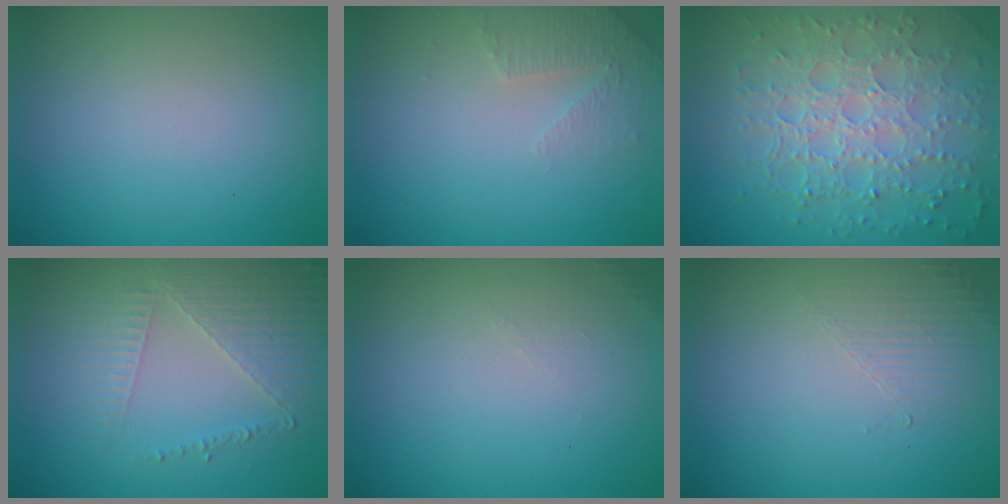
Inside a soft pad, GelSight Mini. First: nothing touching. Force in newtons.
{"total": 1.9, "press": 1.8, "slide": 0.5}
{"total": 7.7, "press": 5.6, "slide": 5.4}
{"total": 5.0, "press": 3.2, "slide": 3.8}
{"total": 1.1, "press": 1.1, "slide": 0.3}
{"total": 1.6, "press": 0.4, "slide": 1.5}